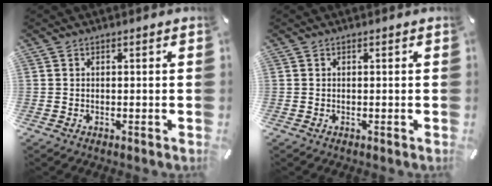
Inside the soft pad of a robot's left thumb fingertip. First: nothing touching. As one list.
[{"total": 0.0}]